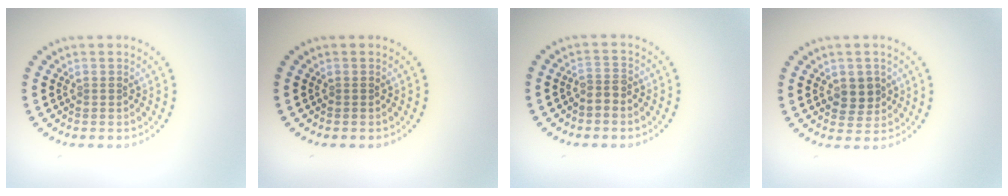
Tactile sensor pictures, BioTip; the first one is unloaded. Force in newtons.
{"total": 0.0}
{"total": 1.8, "press": 1.3, "slide": 1.2}
{"total": 2.6, "press": 2.5, "slide": 0.8}